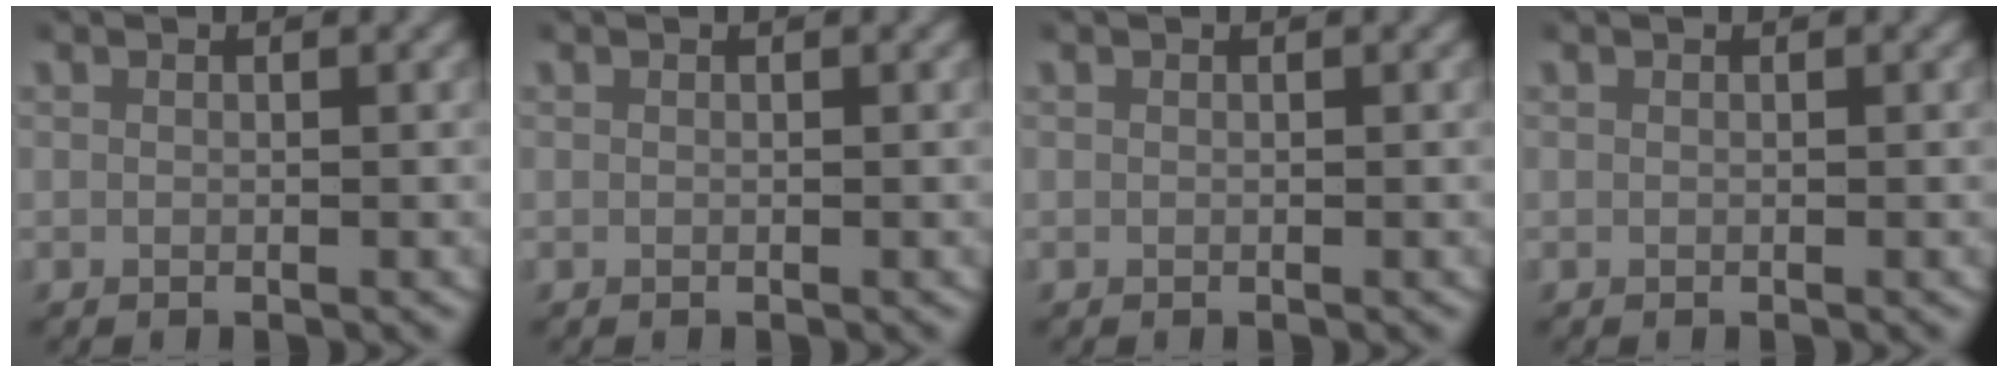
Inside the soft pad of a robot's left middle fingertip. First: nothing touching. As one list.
[{"total": 0.0}, {"total": 0.0}, {"total": 0.0}]